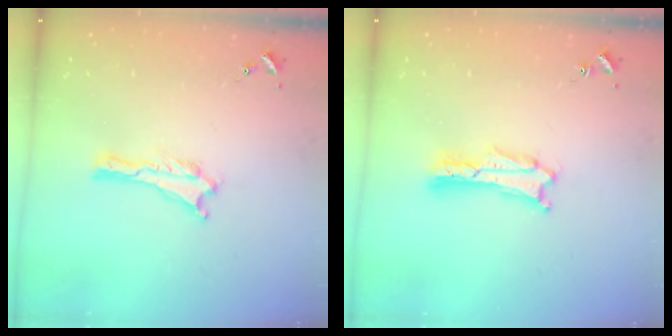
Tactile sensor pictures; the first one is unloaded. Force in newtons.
{"total": 1.7, "press": 1.7, "slide": 0.3}